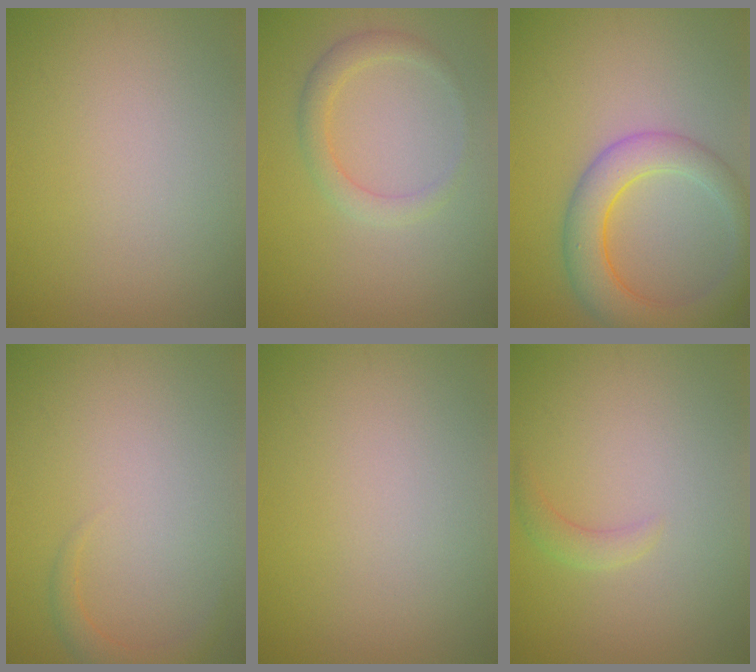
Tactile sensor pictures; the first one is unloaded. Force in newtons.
{"total": 2.2, "press": 2.2, "slide": 0.1}
{"total": 5.7, "press": 5.7, "slide": 0.3}
{"total": 1.5, "press": 1.5, "slide": 0.1}
{"total": 0.0}
{"total": 1.4, "press": 1.4, "slide": 0.1}